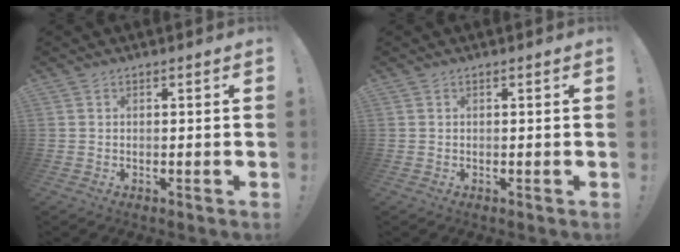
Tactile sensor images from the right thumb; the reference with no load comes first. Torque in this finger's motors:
{"motor_torque": [-0.10, 0.10, -0.13, 0.13, 0.00]}